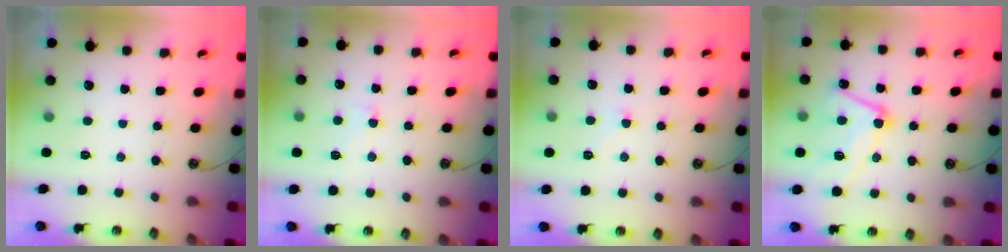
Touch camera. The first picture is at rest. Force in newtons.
{"total": 2.4, "press": 2.4, "slide": 0.6}
{"total": 0.8, "press": 0.6, "slide": 0.5}
{"total": 11.2, "press": 11.2, "slide": 1.0}